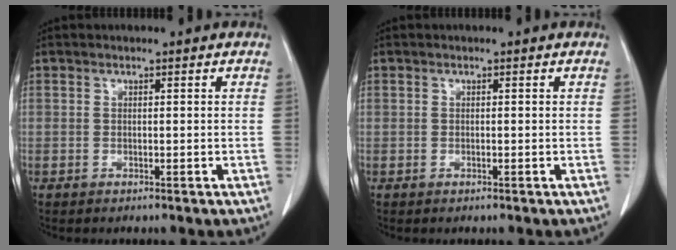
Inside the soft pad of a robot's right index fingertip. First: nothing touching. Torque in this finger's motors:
{"motor_torque": [0.06, 0.01, 0.00, 0.01]}